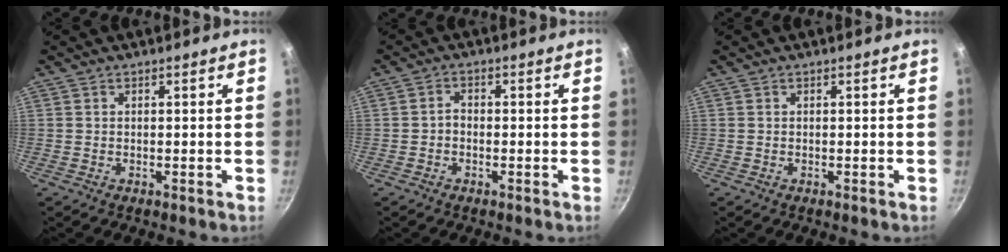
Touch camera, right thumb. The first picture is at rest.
{"total": 1.8, "force": [-0.7, 1.2, 1.1], "torque": [-0.017, 0.013, -0.015]}
{"total": 0.0}